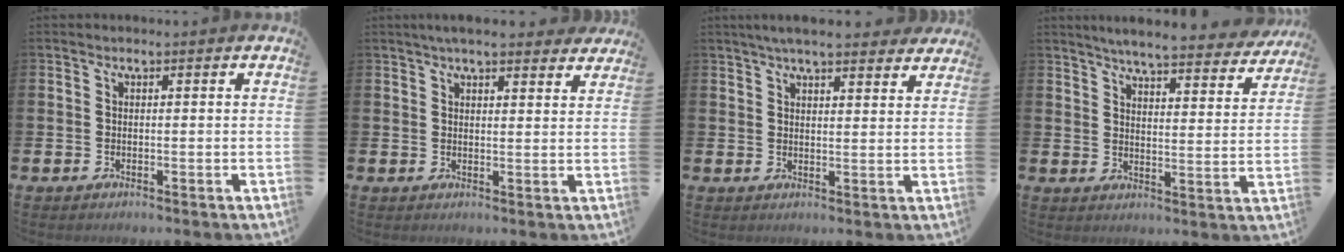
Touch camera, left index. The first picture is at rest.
{"total": 4.2, "force": [3.9, 0.6, 1.4], "torque": [-0.033, -0.011, 0.070]}
{"total": 5.0, "force": [4.7, 0.6, 1.8], "torque": [-0.035, -0.016, 0.083]}
{"total": 5.9, "force": [5.6, 0.2, 1.7], "torque": [-0.042, -0.038, 0.093]}